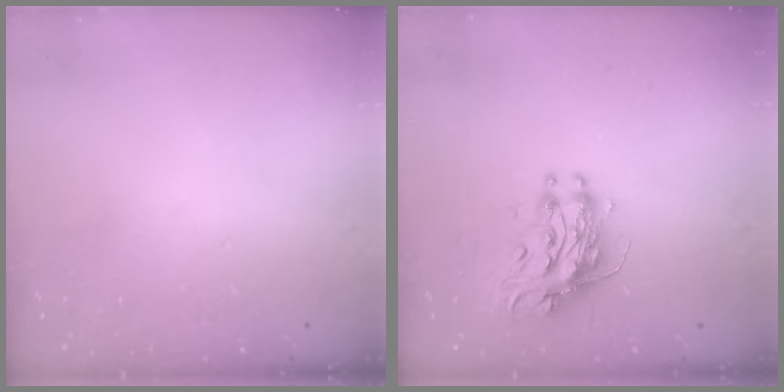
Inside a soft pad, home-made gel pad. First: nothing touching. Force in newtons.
{"total": 10.3, "press": 10.3, "slide": 1.0}